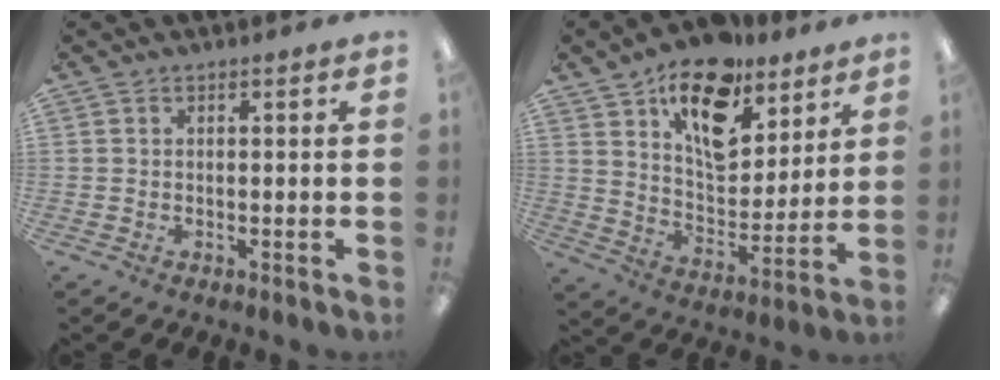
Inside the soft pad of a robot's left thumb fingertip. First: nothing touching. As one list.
[{"total": 18.2, "force": [12.1, 9.8, 9.5], "torque": [-0.140, -0.068, 0.210]}]